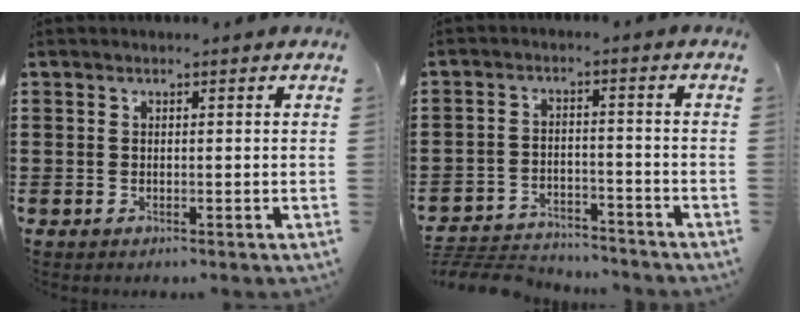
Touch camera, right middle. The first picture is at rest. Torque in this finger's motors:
{"motor_torque": [0.47, 0.18, 0.08, 0.03]}